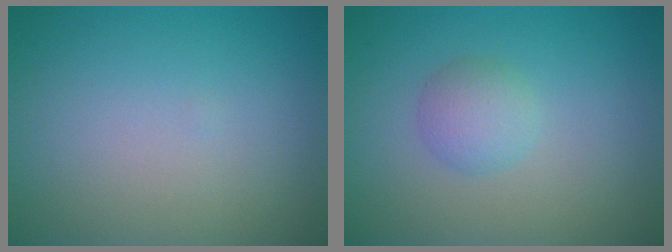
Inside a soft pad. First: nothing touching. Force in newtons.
{"total": 2.1, "press": 2.1, "slide": 0.1}